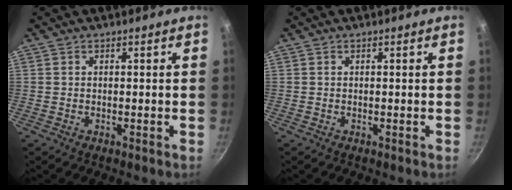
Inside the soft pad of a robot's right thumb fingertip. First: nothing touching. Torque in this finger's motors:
{"motor_torque": [-0.16, 0.15, 0.00, 0.00, 0.01]}